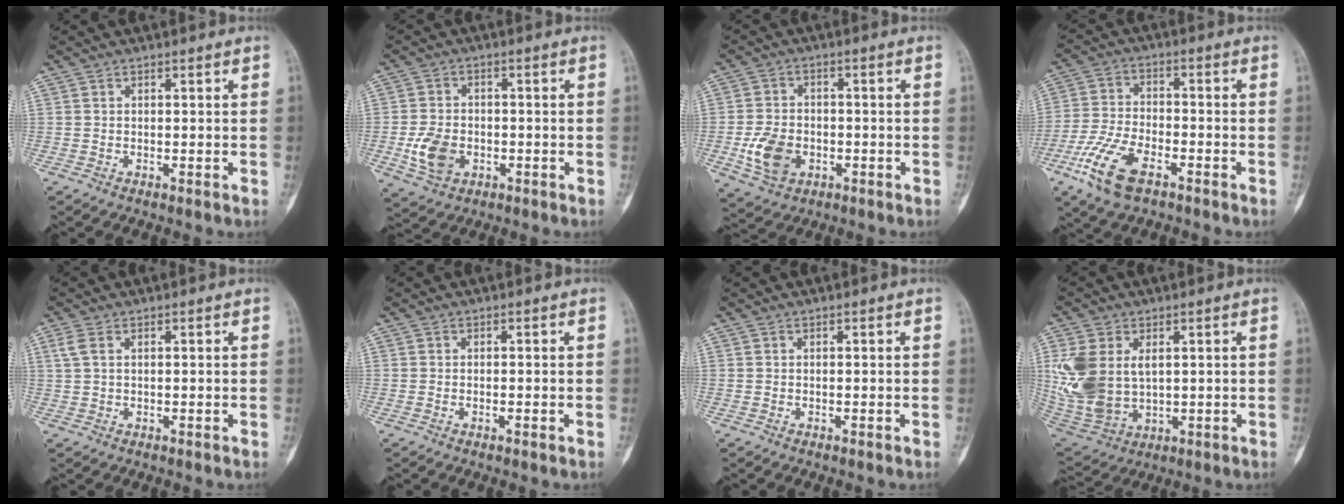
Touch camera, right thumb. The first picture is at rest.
{"total": 7.4, "force": [-1.9, 5.3, 4.8], "torque": [-0.083, 0.005, -0.031]}
{"total": 8.3, "force": [-2.3, 6.0, 5.3], "torque": [-0.091, 0.007, -0.037]}
{"total": 11.2, "force": [-6.1, 5.1, 7.9], "torque": [-0.170, 0.014, -0.120]}
{"total": 2.6, "force": [1.0, 1.4, 2.0], "torque": [-0.056, 0.009, 0.026]}
{"total": 0.8, "force": [-0.3, 0.3, 0.7], "torque": [-0.010, 0.004, -0.002]}
{"total": 0.0}
{"total": 14.5, "force": [2.5, 9.6, 10.5], "torque": [-0.224, -0.012, 0.066]}